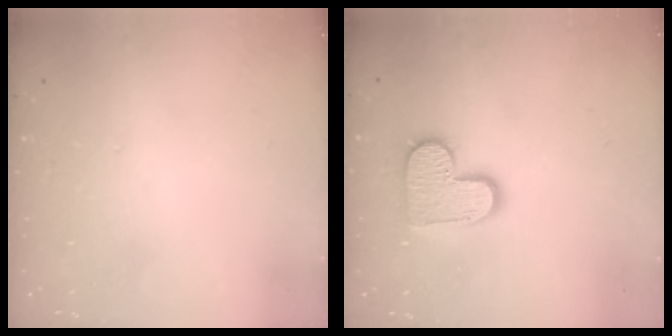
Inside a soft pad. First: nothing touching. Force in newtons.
{"total": 12.0, "press": 12.0, "slide": 0.7}